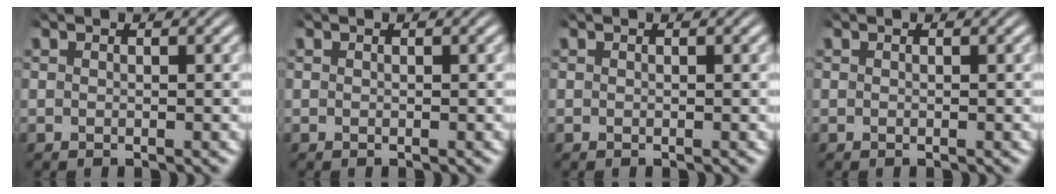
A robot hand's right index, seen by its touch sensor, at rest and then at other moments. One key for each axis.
{"total": 0.0}
{"total": 0.0}
{"total": 0.0}